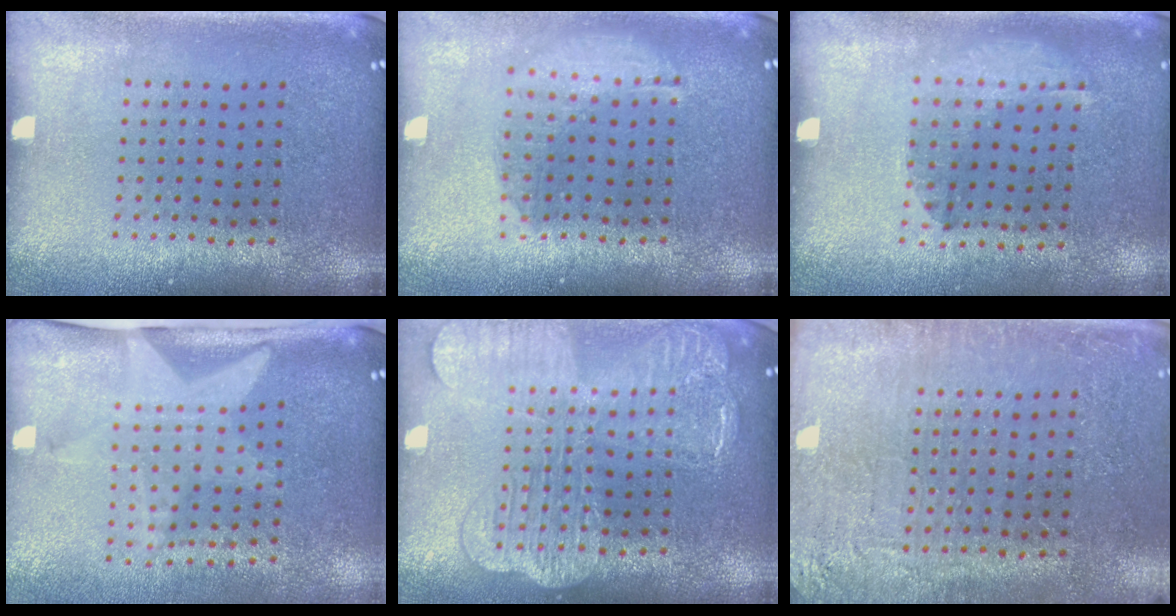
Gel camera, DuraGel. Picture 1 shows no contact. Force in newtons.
{"total": 1.5, "press": 1.3, "slide": 0.7}
{"total": 1.2, "press": 1.0, "slide": 0.7}
{"total": 1.9, "press": 1.5, "slide": 1.1}
{"total": 3.7, "press": 3.6, "slide": 0.5}
{"total": 2.8, "press": 2.7, "slide": 0.6}